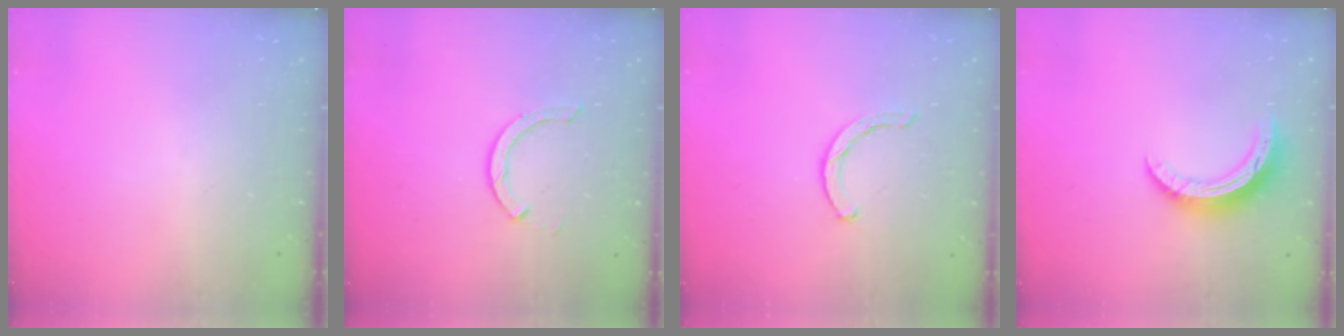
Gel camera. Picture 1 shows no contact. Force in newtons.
{"total": 3.2, "press": 3.2, "slide": 0.4}
{"total": 2.3, "press": 2.2, "slide": 0.5}
{"total": 9.9, "press": 9.9, "slide": 0.5}